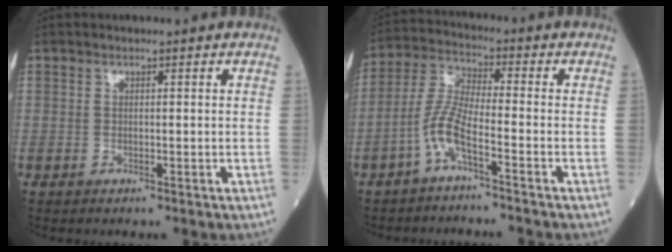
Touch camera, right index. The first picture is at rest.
{"total": 6.3, "force": [-3.4, 0.8, 5.3], "torque": [-0.121, 0.011, -0.071]}